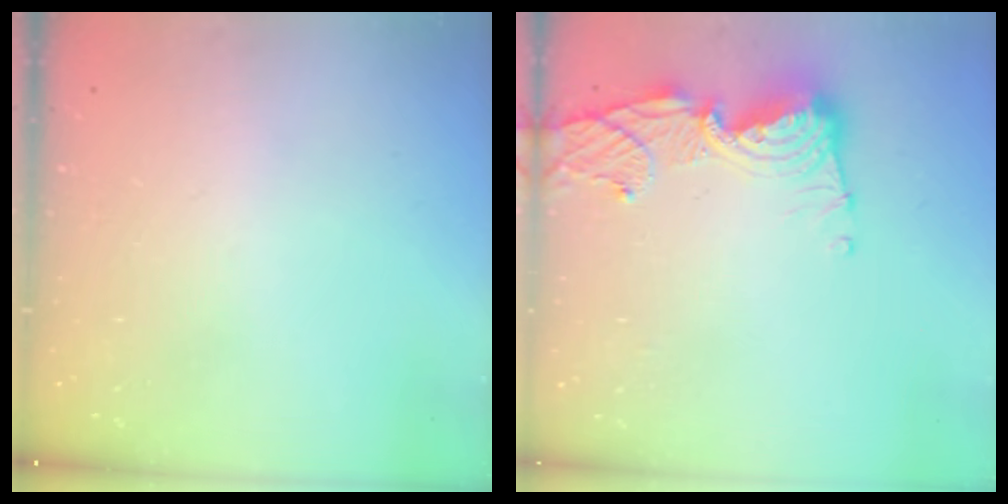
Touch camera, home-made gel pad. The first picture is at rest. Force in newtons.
{"total": 12.9, "press": 12.8, "slide": 1.6}